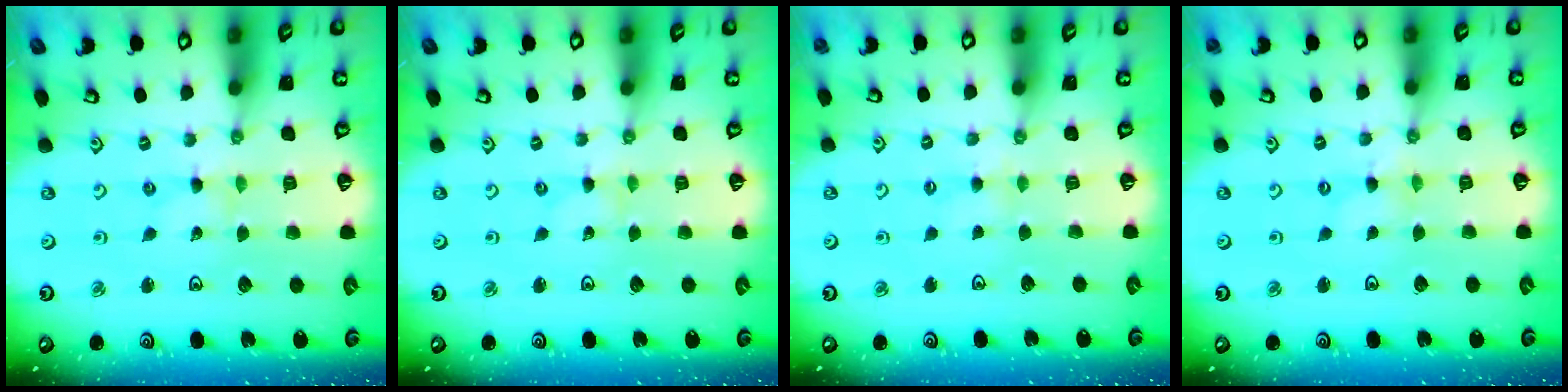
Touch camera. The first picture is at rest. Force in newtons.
{"total": 0.0}
{"total": 1.9, "press": 1.8, "slide": 0.4}
{"total": 0.0}